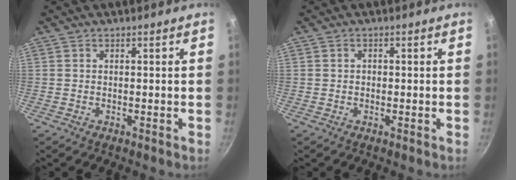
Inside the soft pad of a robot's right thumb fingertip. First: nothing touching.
{"total": 0.8, "force": [-0.1, 0.7, 0.4], "torque": [-0.004, 0.004, -0.001]}